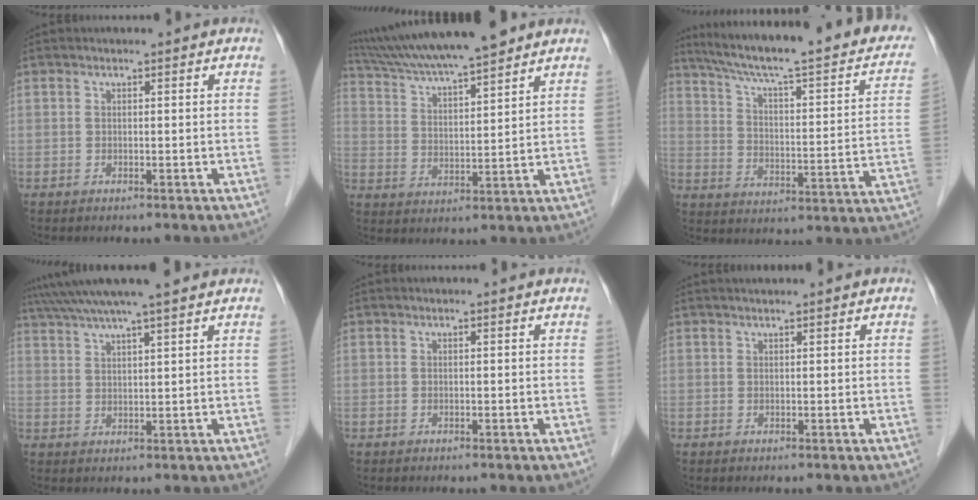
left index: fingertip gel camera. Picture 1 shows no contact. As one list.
[{"total": 15.6, "force": [13.6, 0.8, 7.7], "torque": [-0.135, 0.020, 0.229]}, {"total": 28.3, "force": [22.7, 4.0, 16.4], "torque": [-0.243, -0.013, 0.291]}, {"total": 12.2, "force": [10.4, 0.0, 6.3], "torque": [-0.113, 0.037, 0.151]}, {"total": 0.7, "force": [0.7, 0.1, 0.2], "torque": [-0.010, 0.004, 0.007]}, {"total": 2.1, "force": [1.9, 0.0, 0.9], "torque": [-0.010, 0.020, 0.032]}]